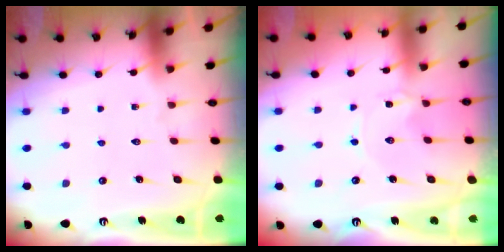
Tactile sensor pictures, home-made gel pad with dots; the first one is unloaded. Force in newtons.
{"total": 0.0}